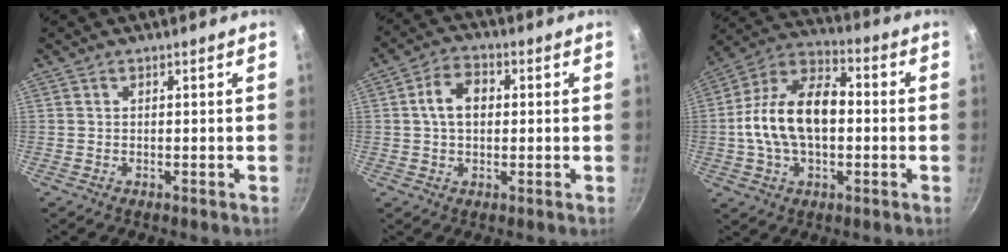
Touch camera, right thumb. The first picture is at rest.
{"total": 6.9, "force": [0.8, 4.8, 5.0], "torque": [-0.071, 0.015, 0.006]}
{"total": 17.1, "force": [-0.7, 10.5, 13.6], "torque": [-0.221, 0.038, -0.029]}